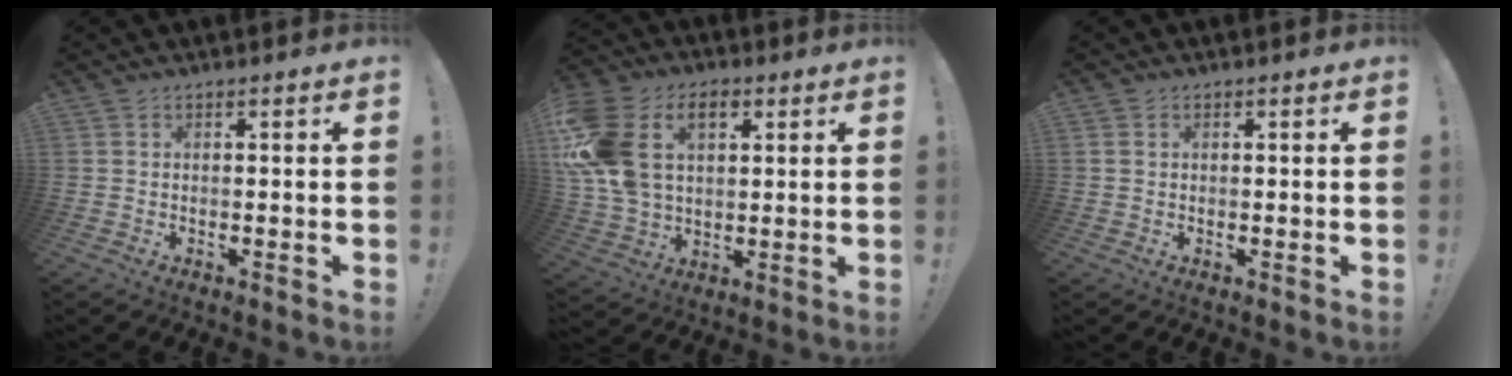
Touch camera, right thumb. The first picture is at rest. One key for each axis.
{"total": 18.4, "fx": 6.5, "fy": 12.3, "fz": 12.0, "tx": -0.245, "ty": -0.022, "tz": 0.117}
{"total": 0.7, "fx": 0.4, "fy": 0.5, "fz": 0.2, "tx": -0.008, "ty": 0.003, "tz": 0.009}